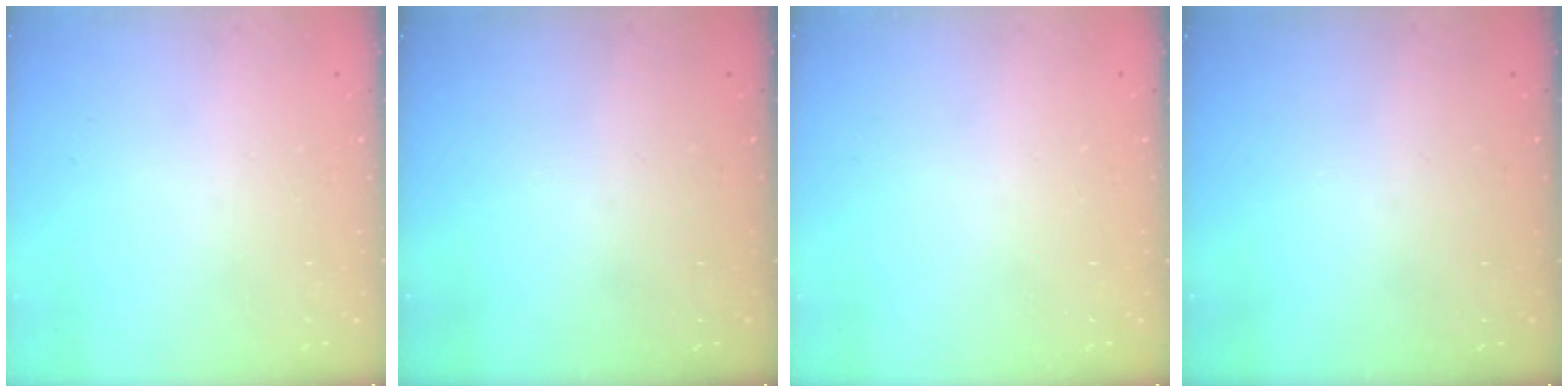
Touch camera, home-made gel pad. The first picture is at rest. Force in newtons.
{"total": 0.0}
{"total": 0.0}
{"total": 0.0}